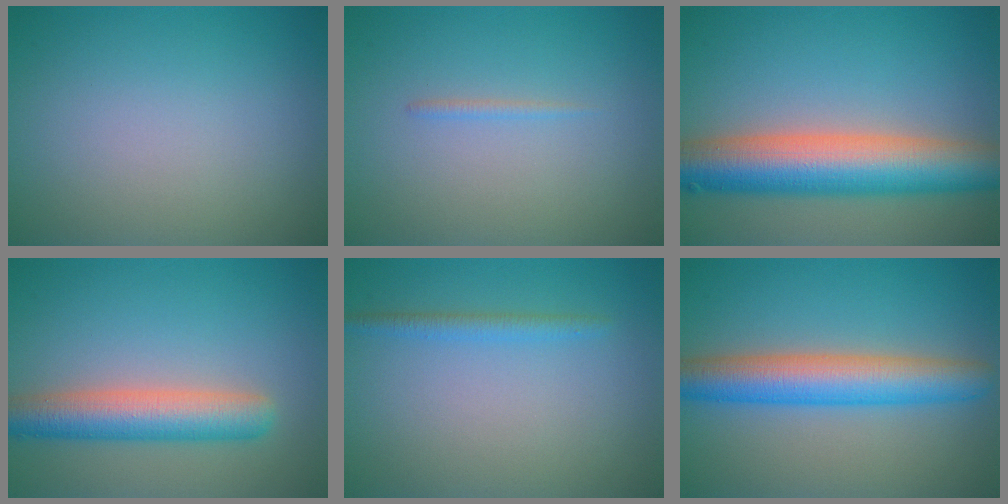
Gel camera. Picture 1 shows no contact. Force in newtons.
{"total": 0.6, "press": 0.6, "slide": 0.0}
{"total": 10.0, "press": 10.0, "slide": 0.4}
{"total": 5.6, "press": 5.6, "slide": 0.1}
{"total": 1.5, "press": 1.5, "slide": 0.2}
{"total": 6.6, "press": 6.6, "slide": 0.1}